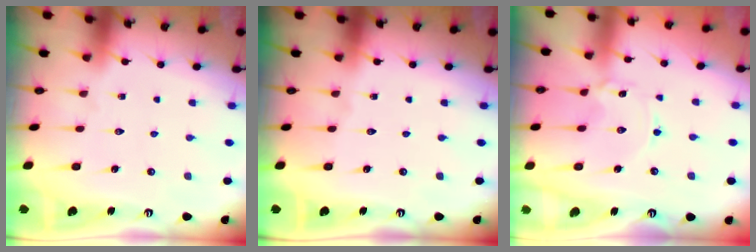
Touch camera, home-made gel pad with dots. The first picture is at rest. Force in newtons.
{"total": 0.0}
{"total": 0.9, "press": 0.9, "slide": 0.1}